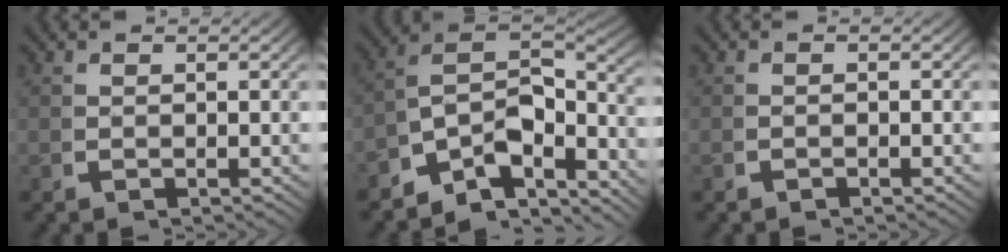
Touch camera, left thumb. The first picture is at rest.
{"total": 11.6, "force": [-2.6, 7.8, 8.1], "torque": [-0.153, -0.038, -0.039]}
{"total": 0.6, "force": [-0.5, 0.1, 0.1], "torque": [0.001, 0.002, -0.013]}